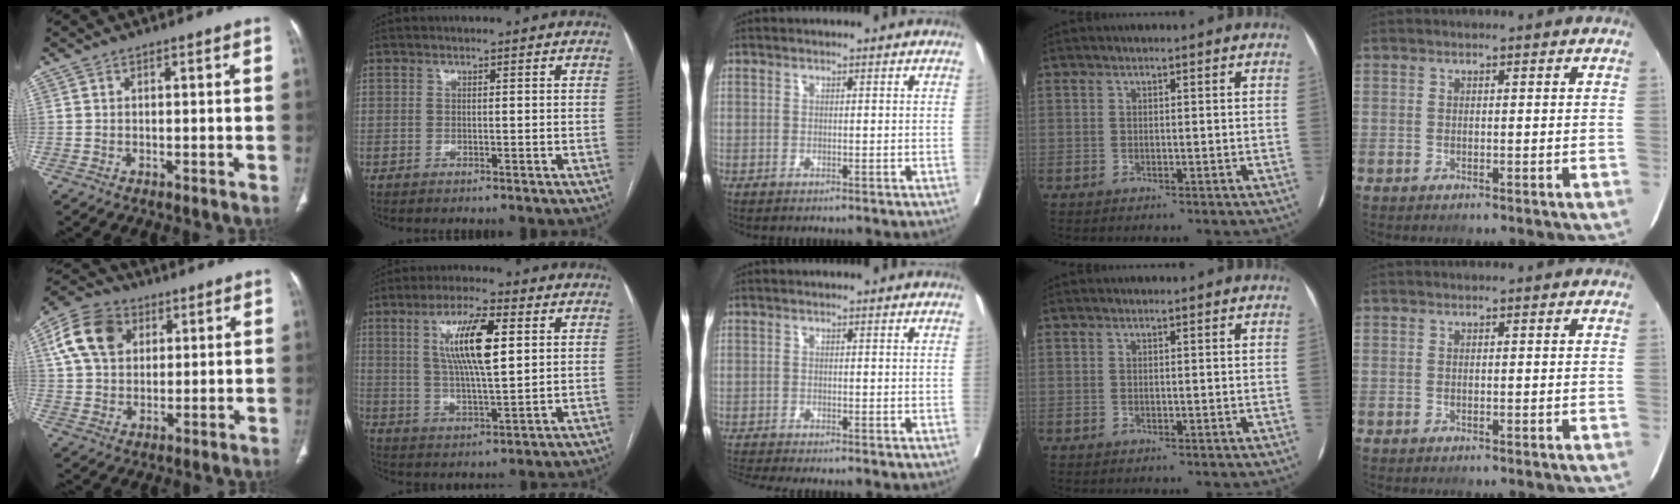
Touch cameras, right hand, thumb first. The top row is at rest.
{"thumb": {"total": 12.1, "force": [4.3, 9.0, 6.8], "torque": [-0.111, 0.002, 0.073]}, "index": {"total": 11.1, "force": [3.2, 2.0, 10.4], "torque": [-0.193, 0.006, 0.058]}, "middle": {"total": 3.8, "force": [-3.6, -0.6, 1.1], "torque": [-0.017, -0.010, -0.060]}}